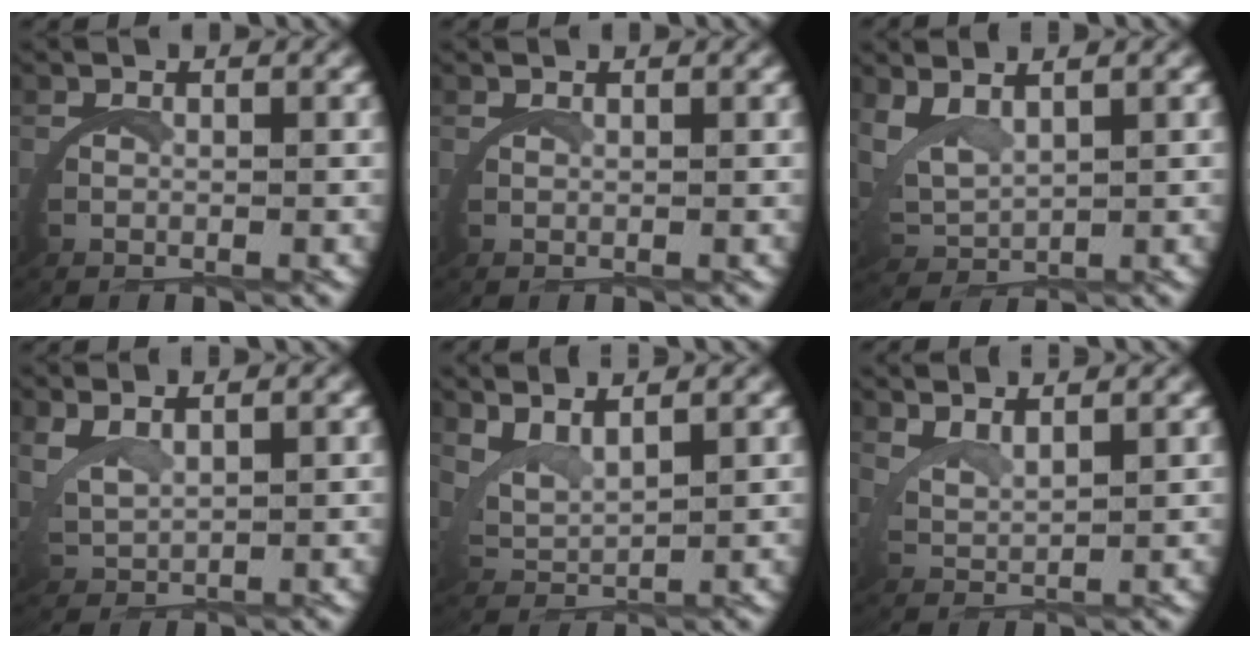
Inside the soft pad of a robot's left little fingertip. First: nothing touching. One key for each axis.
{"total": 0.9, "fx": 0.7, "fy": -0.5, "fz": -0.1, "tx": 0.001, "ty": 0.002, "tz": 0.014}
{"total": 3.2, "fx": 2.3, "fy": 1.6, "fz": 1.6, "tx": -0.067, "ty": -0.010, "tz": 0.052}
{"total": 2.1, "fx": 1.9, "fy": 0.4, "fz": 0.8, "tx": -0.039, "ty": -0.007, "tz": 0.047}
{"total": 4.1, "fx": 3.0, "fy": 2.1, "fz": 1.8, "tx": -0.064, "ty": -0.003, "tz": 0.052}
{"total": 3.6, "fx": 3.4, "fy": 0.5, "fz": 1.1, "tx": -0.036, "ty": -0.002, "tz": 0.062}